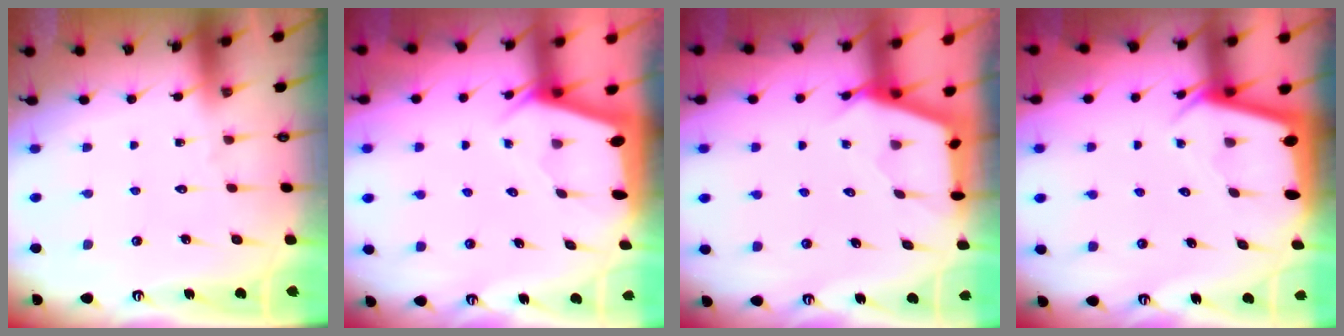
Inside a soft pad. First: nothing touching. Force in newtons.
{"total": 2.0, "press": 1.9, "slide": 0.3}
{"total": 2.7, "press": 2.7, "slide": 0.4}
{"total": 2.5, "press": 2.5, "slide": 0.2}